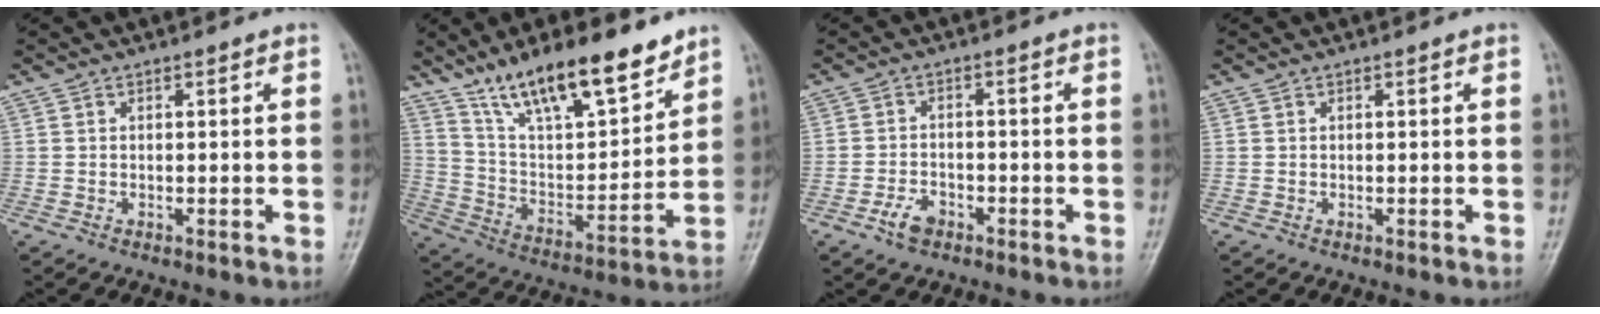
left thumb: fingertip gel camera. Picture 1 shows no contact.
{"total": 18.9, "force": [13.7, 5.7, 11.7], "torque": [-0.160, -0.068, 0.247]}
{"total": 3.8, "force": [-2.3, 2.2, 2.0], "torque": [-0.033, 0.014, -0.041]}
{"total": 0.0}